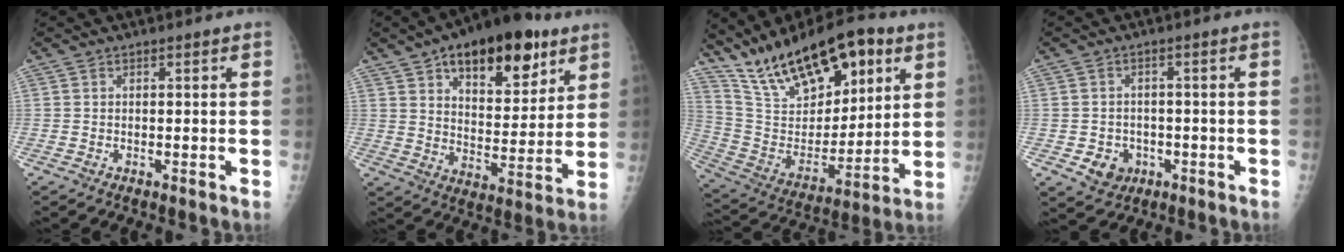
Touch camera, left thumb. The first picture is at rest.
{"total": 20.8, "force": [11.7, 10.1, 13.9], "torque": [-0.163, -0.043, 0.183]}
{"total": 23.4, "force": [14.2, 10.7, 15.2], "torque": [-0.219, -0.043, 0.260]}
{"total": 4.9, "force": [-1.7, 4.3, 1.8], "torque": [-0.009, 0.008, -0.017]}